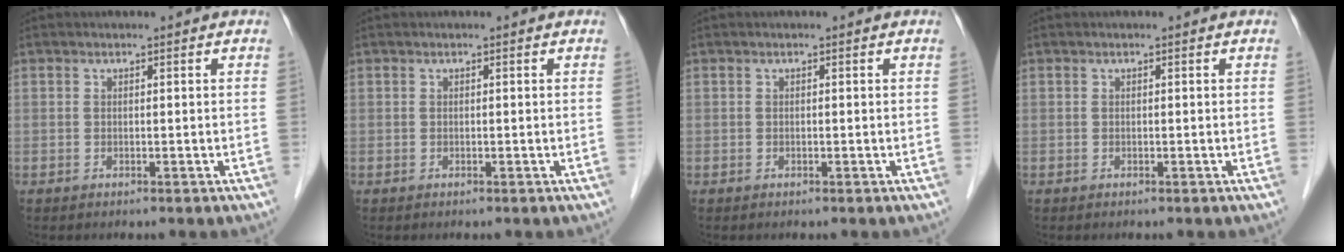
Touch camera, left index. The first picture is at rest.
{"total": 0.0}
{"total": 0.0}
{"total": 0.0}